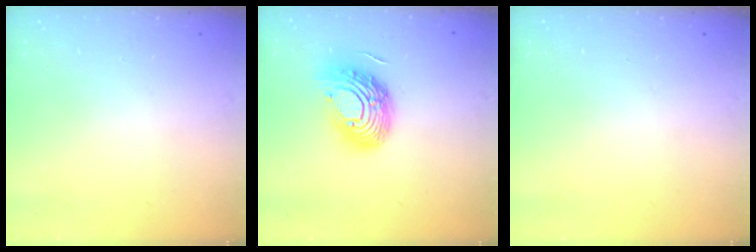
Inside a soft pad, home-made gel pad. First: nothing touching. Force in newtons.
{"total": 15.8, "press": 15.8, "slide": 1.1}
{"total": 0.0}